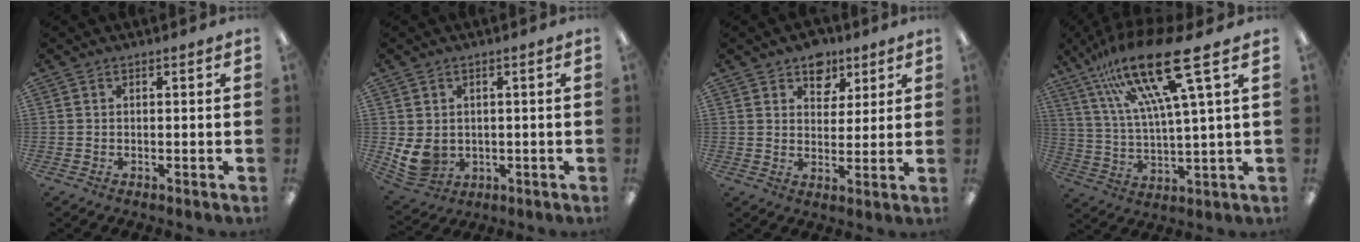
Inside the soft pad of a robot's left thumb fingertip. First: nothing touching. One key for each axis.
{"total": 6.8, "fx": 0.0, "fy": 5.8, "fz": 3.6, "tx": -0.075, "ty": -0.003, "tz": 0.004}
{"total": 7.5, "fx": 5.2, "fy": 5.3, "fz": 1.4, "tx": -0.006, "ty": -0.030, "tz": 0.091}
{"total": 21.9, "fx": 13.0, "fy": 4.0, "fz": 17.1, "tx": -0.343, "ty": -0.068, "tz": 0.202}